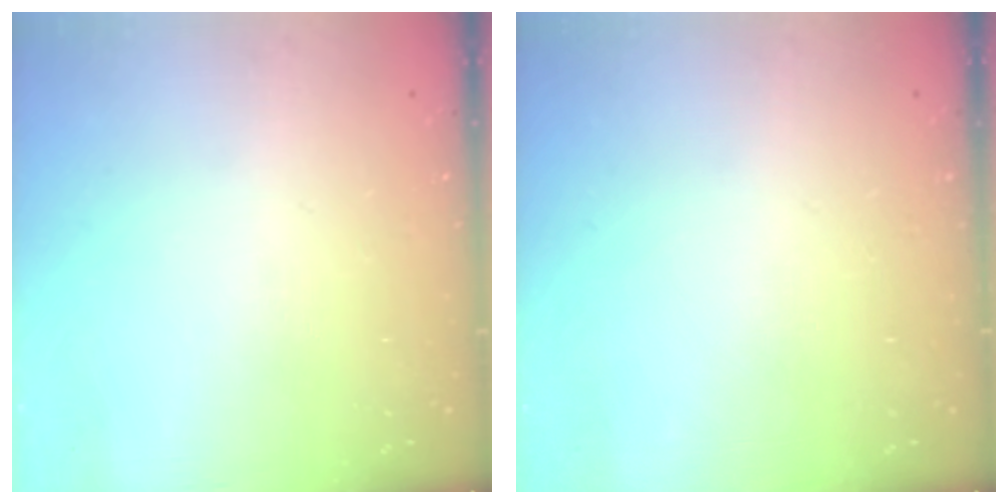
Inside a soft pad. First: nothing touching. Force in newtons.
{"total": 0.0}